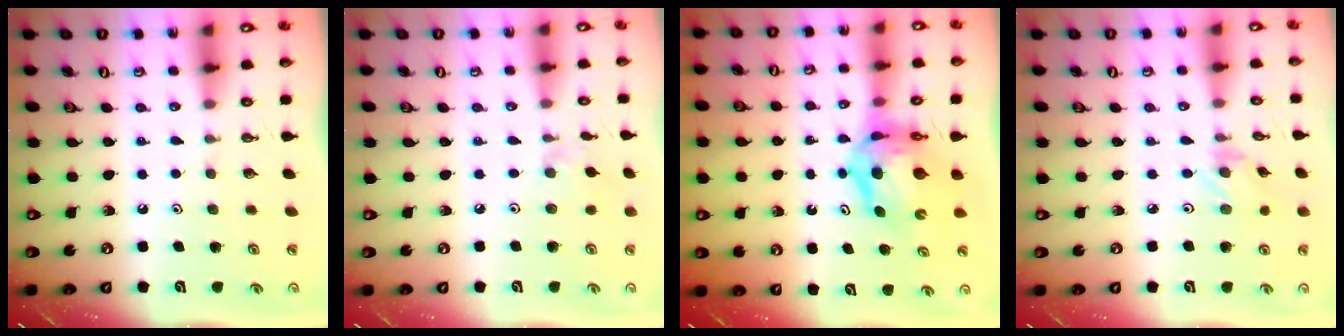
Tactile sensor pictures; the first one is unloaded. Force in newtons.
{"total": 2.6, "press": 2.6, "slide": 0.5}
{"total": 9.8, "press": 9.7, "slide": 1.0}
{"total": 0.8, "press": 0.8, "slide": 0.1}